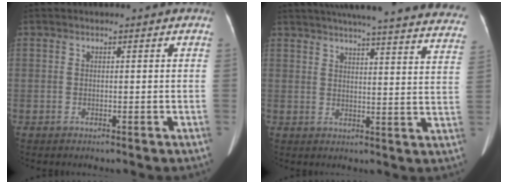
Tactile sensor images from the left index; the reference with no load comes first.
{"total": 33.6, "force": [30.4, 3.1, 13.9], "torque": [-0.186, -0.067, 0.351]}